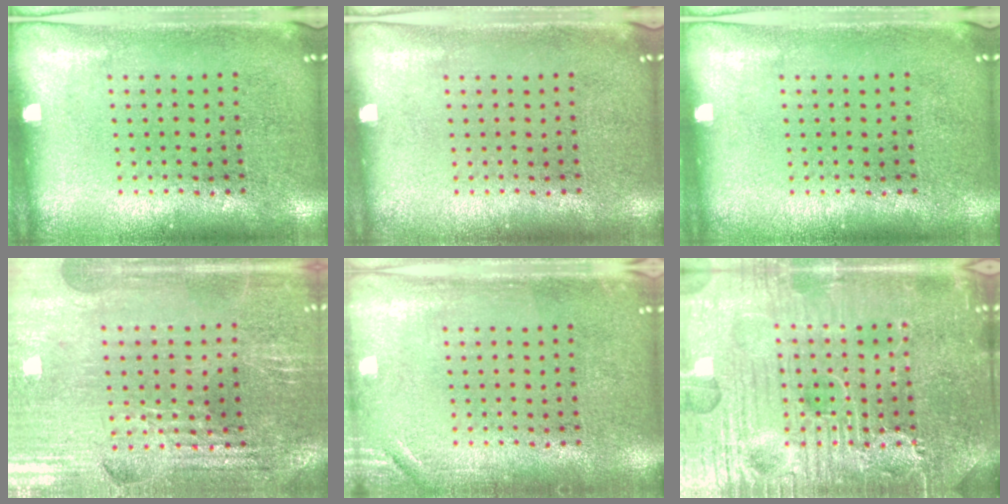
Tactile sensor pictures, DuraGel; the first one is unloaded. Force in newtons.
{"total": 0.0}
{"total": 0.0}
{"total": 2.9, "press": 2.8, "slide": 0.4}
{"total": 1.5, "press": 1.5, "slide": 0.3}
{"total": 7.6, "press": 7.6, "slide": 0.8}